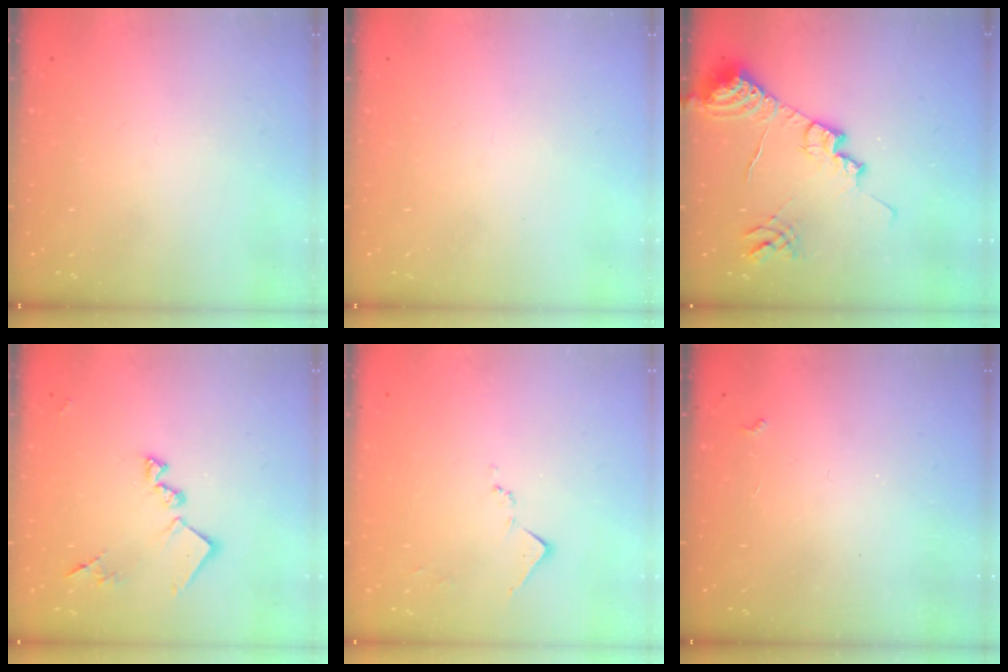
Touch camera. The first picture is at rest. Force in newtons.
{"total": 0.0}
{"total": 15.0, "press": 14.9, "slide": 1.5}
{"total": 12.6, "press": 12.6, "slide": 0.5}
{"total": 7.3, "press": 7.2, "slide": 0.7}
{"total": 2.9, "press": 2.9, "slide": 0.5}